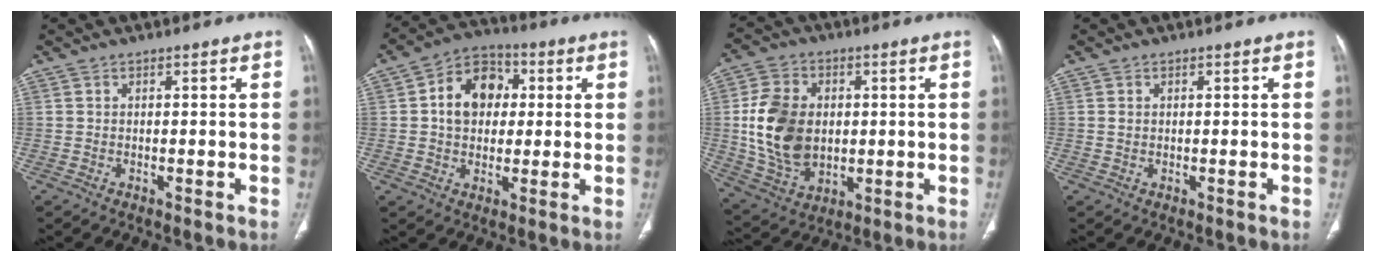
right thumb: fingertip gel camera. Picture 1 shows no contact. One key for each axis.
{"total": 11.3, "fx": 1.6, "fy": 8.7, "fz": 7.0, "tx": -0.081, "ty": 0.016, "tz": 0.018}
{"total": 15.4, "fx": 0.6, "fy": 11.3, "fz": 10.5, "tx": -0.176, "ty": -0.003, "tz": 0.024}
{"total": 0.8, "fx": 0.2, "fy": 0.6, "fz": 0.5, "tx": -0.008, "ty": 0.000, "tz": 0.004}